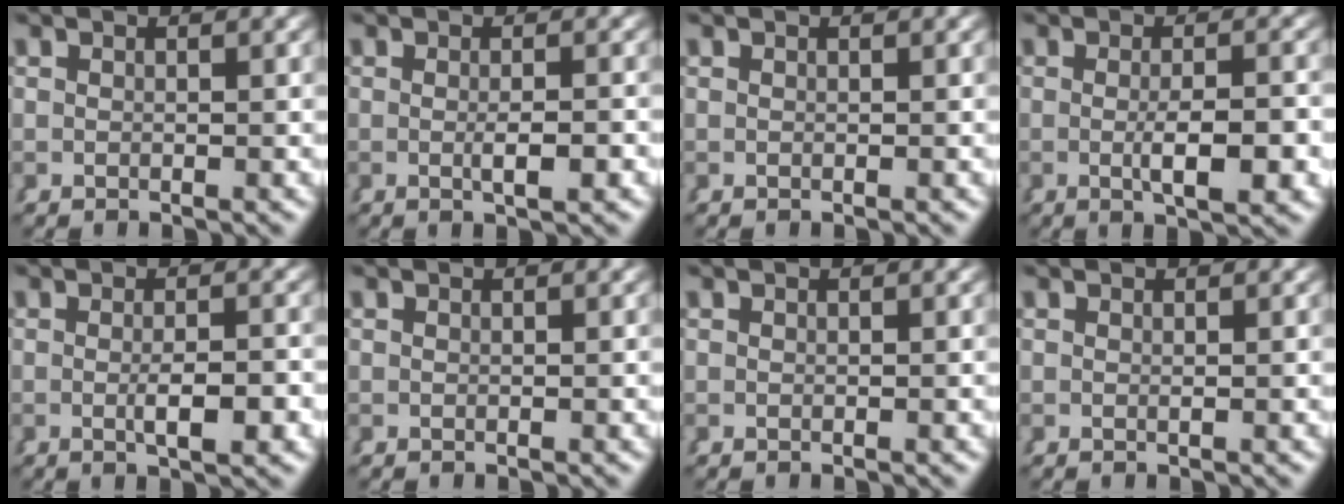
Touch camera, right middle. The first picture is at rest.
{"total": 1.6, "force": [-0.7, 0.0, 1.5], "torque": [-0.021, -0.005, -0.009]}
{"total": 0.0}
{"total": 3.5, "force": [-1.1, 0.7, 3.3], "torque": [-0.049, -0.011, -0.013]}
{"total": 2.5, "force": [-1.0, 0.3, 2.2], "torque": [-0.032, -0.006, -0.014]}
{"total": 0.0}
{"total": 0.0}
{"total": 0.0}